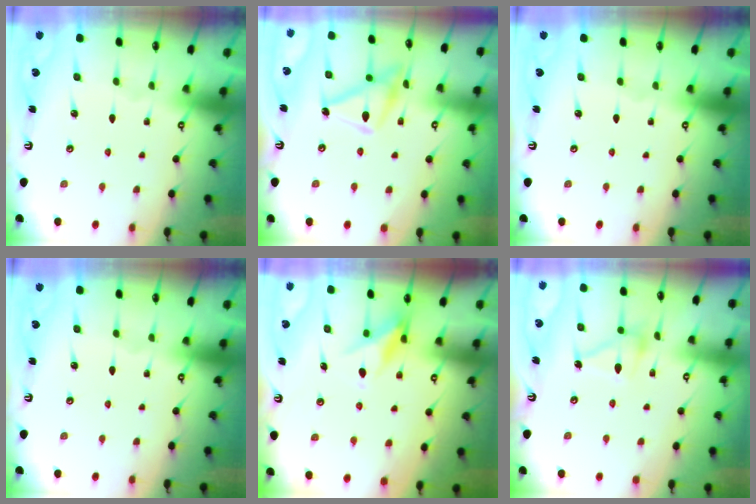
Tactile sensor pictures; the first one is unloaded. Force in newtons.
{"total": 14.3, "press": 14.3, "slide": 1.0}
{"total": 0.0}
{"total": 0.0}
{"total": 9.3, "press": 9.2, "slide": 0.7}
{"total": 12.3, "press": 12.3, "slide": 0.7}